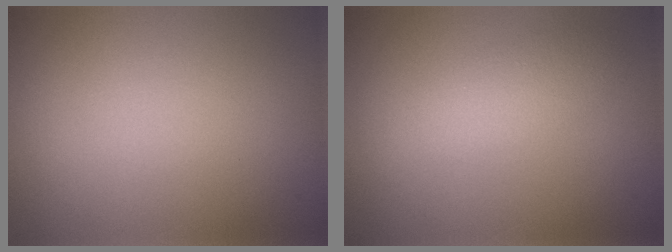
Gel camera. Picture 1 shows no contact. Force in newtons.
{"total": 2.4, "press": 2.4, "slide": 0.0}